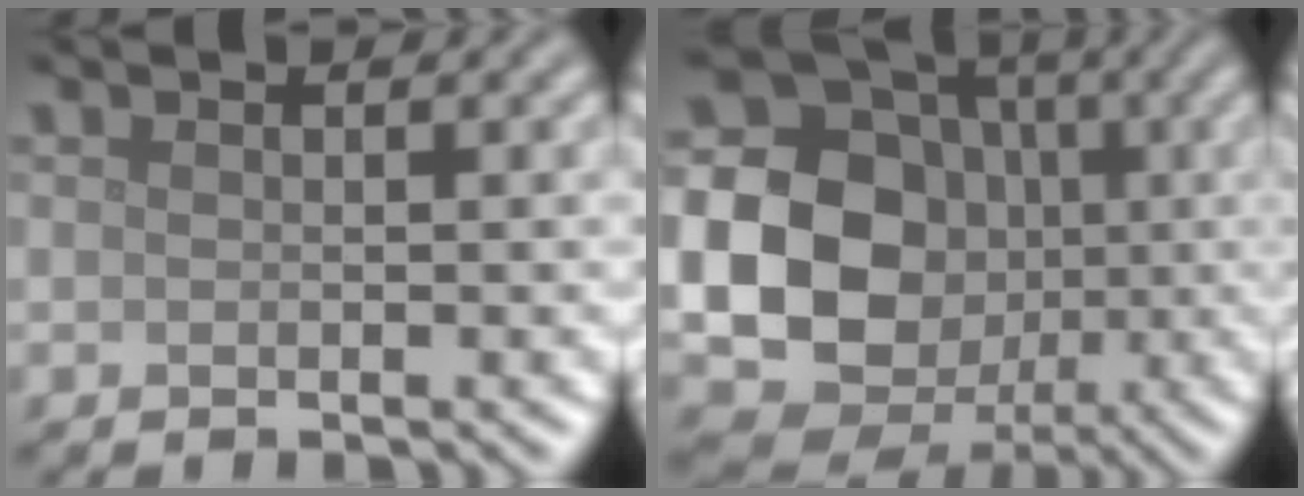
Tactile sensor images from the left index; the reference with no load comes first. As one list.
[{"total": 24.7, "force": [-1.6, 23.1, 8.4], "torque": [-0.215, -0.002, -0.075]}]